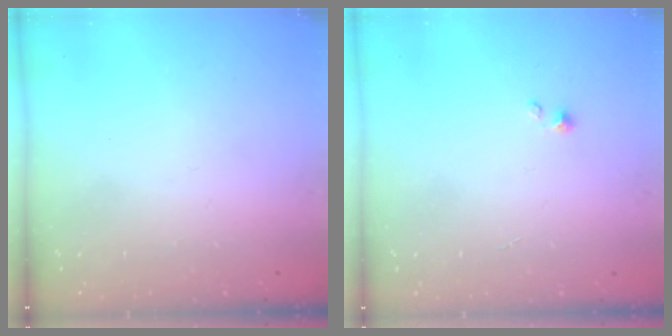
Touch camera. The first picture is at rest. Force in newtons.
{"total": 0.6, "press": 0.6, "slide": 0.1}